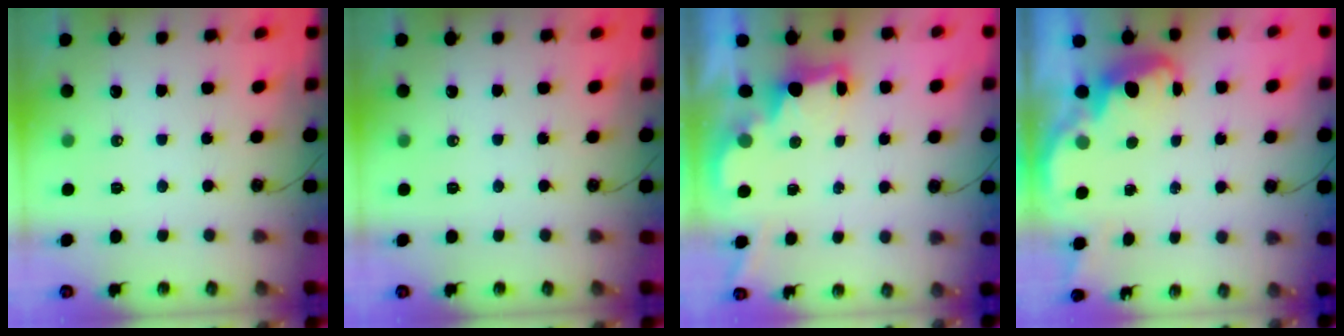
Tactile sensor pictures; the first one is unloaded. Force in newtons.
{"total": 0.0}
{"total": 2.2, "press": 2.1, "slide": 0.8}
{"total": 2.7, "press": 2.6, "slide": 0.6}